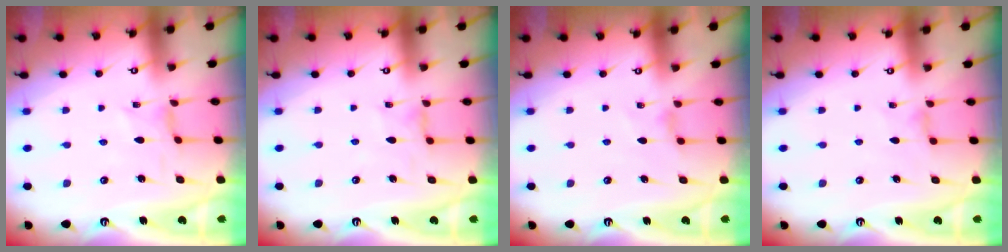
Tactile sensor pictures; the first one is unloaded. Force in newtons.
{"total": 1.0, "press": 1.0, "slide": 0.3}
{"total": 2.6, "press": 2.5, "slide": 0.5}
{"total": 2.3, "press": 2.3, "slide": 0.4}